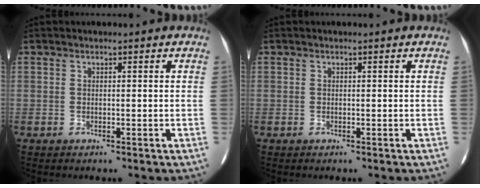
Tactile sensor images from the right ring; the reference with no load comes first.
{"total": 0.0}